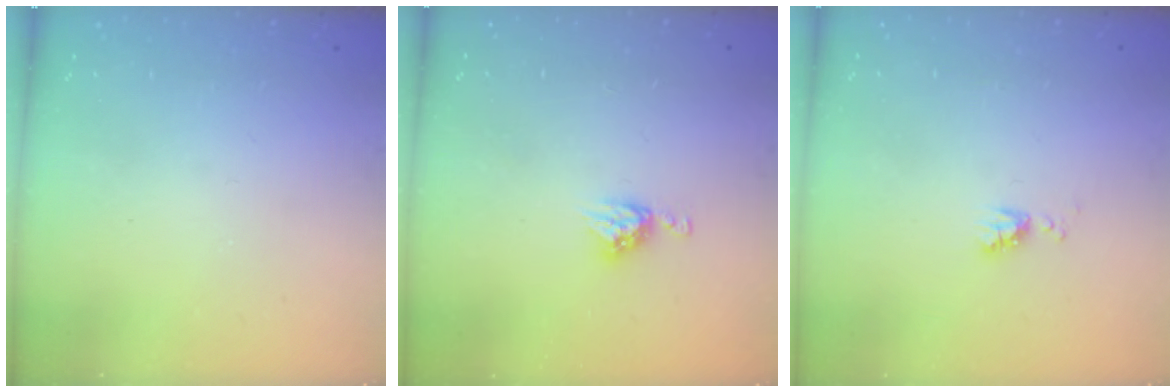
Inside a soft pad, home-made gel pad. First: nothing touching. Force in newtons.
{"total": 6.4, "press": 6.4, "slide": 0.4}
{"total": 4.3, "press": 4.2, "slide": 0.7}